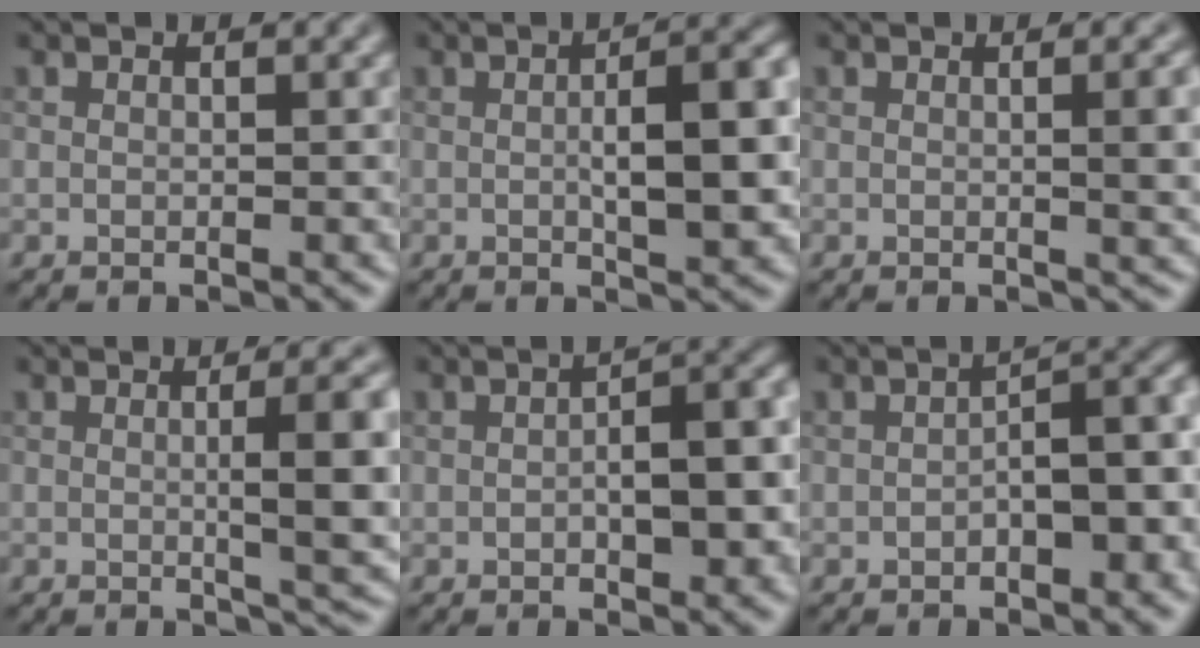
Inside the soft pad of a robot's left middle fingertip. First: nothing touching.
{"total": 7.4, "force": [0.0, 2.3, 7.0], "torque": [-0.101, 0.000, 0.003]}
{"total": 4.3, "force": [0.3, 1.3, 4.0], "torque": [-0.043, 0.008, 0.001]}
{"total": 7.8, "force": [0.4, 2.0, 7.5], "torque": [-0.086, 0.005, 0.005]}
{"total": 6.7, "force": [-0.8, 2.8, 6.0], "torque": [-0.069, 0.006, -0.008]}
{"total": 6.0, "force": [-1.3, 2.5, 5.3], "torque": [-0.063, 0.012, -0.021]}